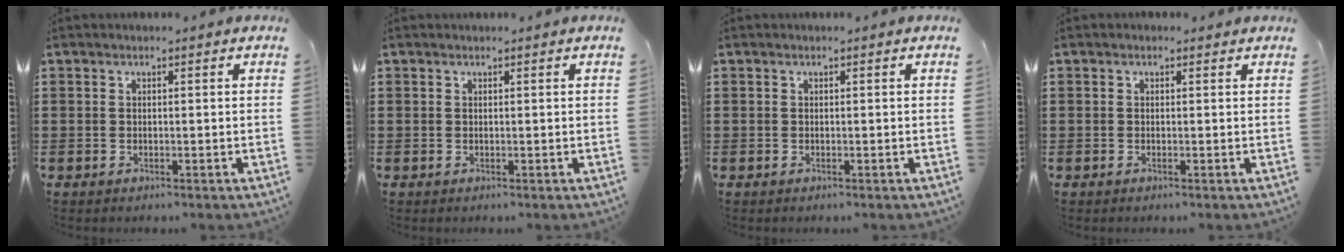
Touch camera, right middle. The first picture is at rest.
{"total": 0.0}
{"total": 0.0}
{"total": 0.0}